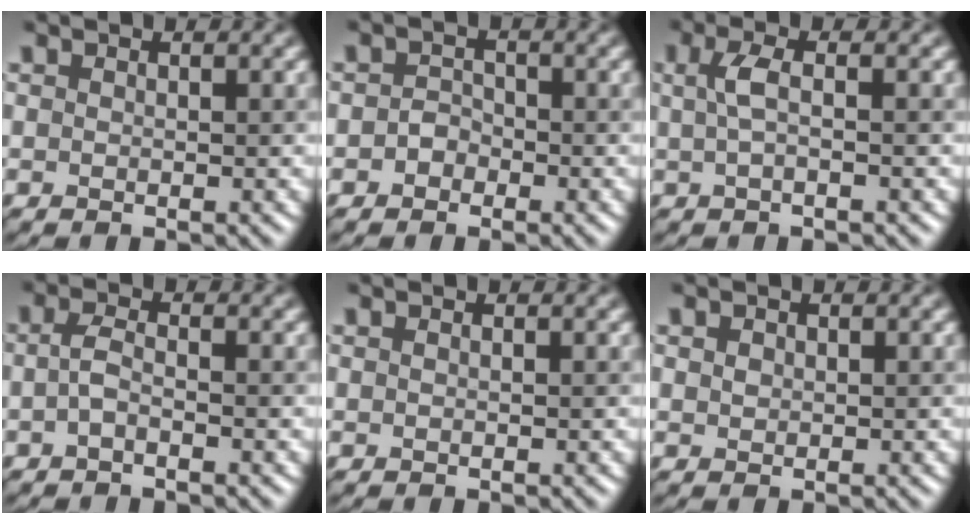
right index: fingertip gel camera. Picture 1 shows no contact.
{"total": 1.3, "force": [-0.6, 1.1, 0.4], "torque": [-0.005, 0.009, -0.013]}
{"total": 1.7, "force": [0.2, 0.4, 1.7], "torque": [-0.039, 0.011, 0.004]}
{"total": 1.5, "force": [-0.6, 0.4, 1.3], "torque": [-0.031, 0.008, -0.014]}
{"total": 0.0}
{"total": 0.5, "force": [0.2, 0.5, 0.0], "torque": [-0.001, 0.007, 0.005]}